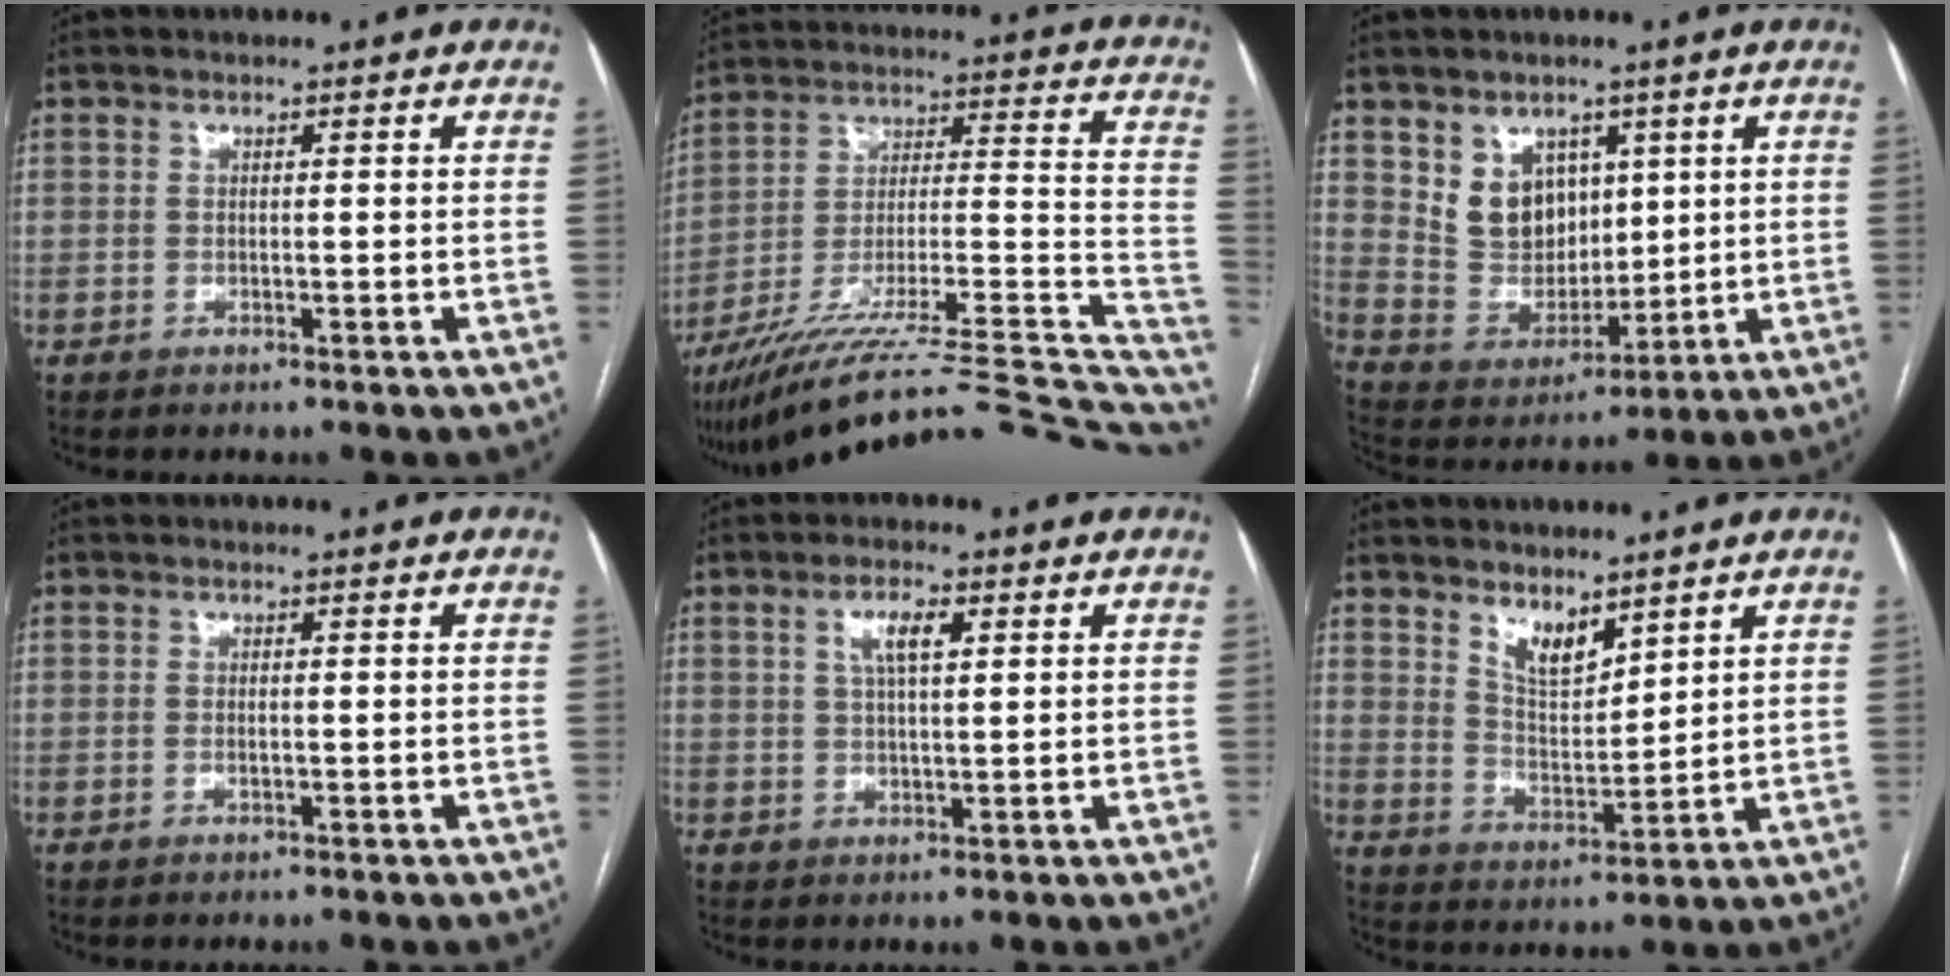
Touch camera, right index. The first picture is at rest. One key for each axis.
{"total": 33.0, "fx": -27.3, "fy": 3.9, "fz": 18.2, "tx": -0.195, "ty": -0.008, "tz": -0.394}
{"total": 9.3, "fx": 4.1, "fy": 7.0, "fz": 4.5, "tx": -0.093, "ty": 0.019, "tz": 0.097}
{"total": 0.6, "fx": -0.2, "fy": 0.0, "fz": 0.6, "tx": -0.014, "ty": -0.001, "tz": -0.002}
{"total": 4.5, "fx": 1.8, "fy": 1.3, "fz": 4.0, "tx": -0.077, "ty": 0.007, "tz": 0.033}
{"total": 6.0, "fx": 4.5, "fy": 2.4, "fz": 3.1, "tx": -0.057, "ty": -0.011, "tz": 0.092}